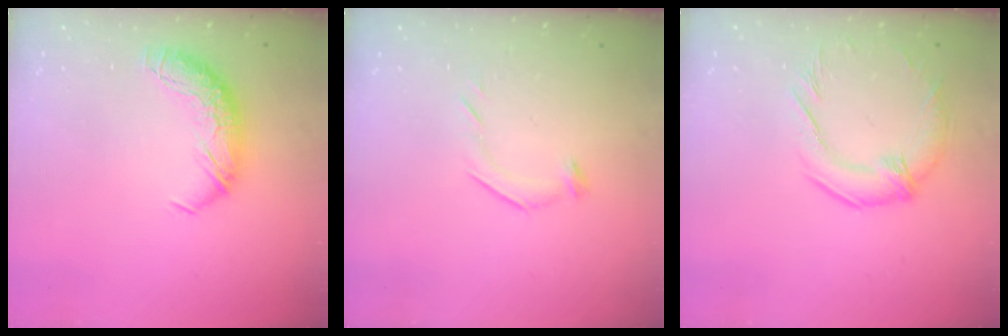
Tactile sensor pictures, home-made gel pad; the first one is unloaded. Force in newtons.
{"total": 5.8, "press": 5.7, "slide": 1.0}
{"total": 2.9, "press": 2.5, "slide": 1.5}